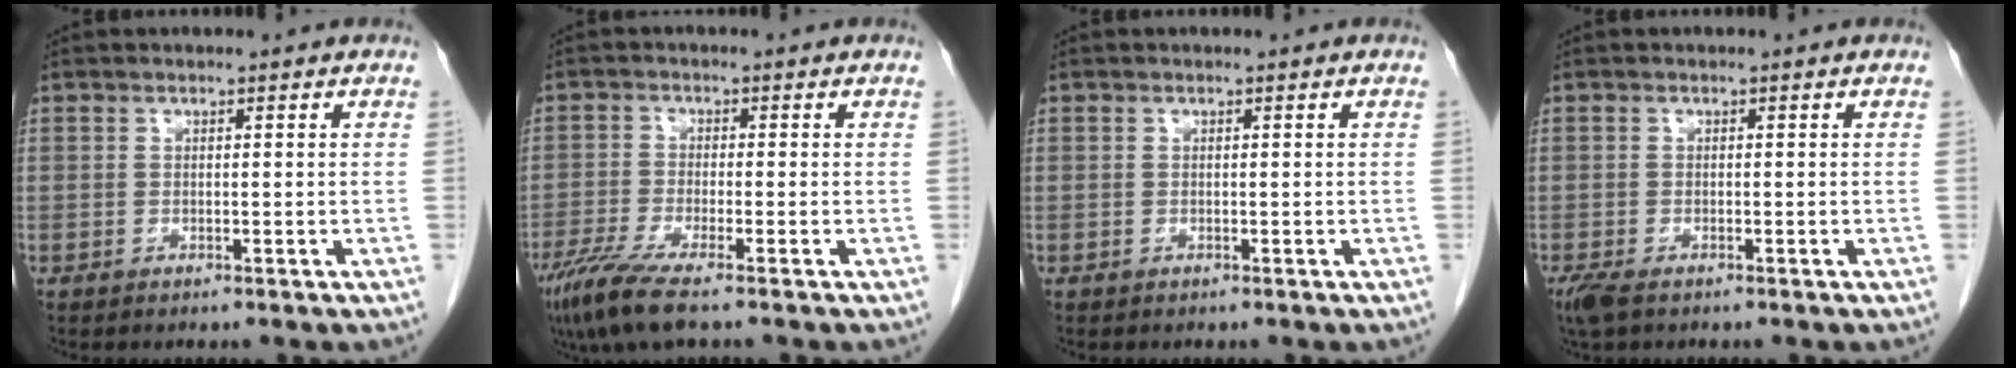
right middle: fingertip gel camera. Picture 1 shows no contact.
{"total": 6.8, "force": [-4.9, 0.1, 4.7], "torque": [-0.091, -0.021, -0.094]}
{"total": 0.0}
{"total": 3.1, "force": [-2.2, 1.0, 2.0], "torque": [-0.048, -0.011, -0.037]}